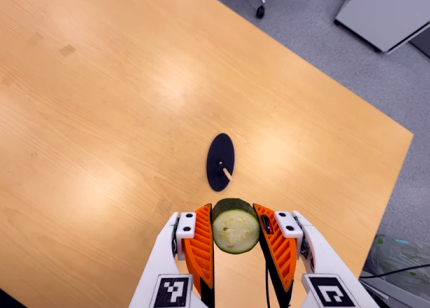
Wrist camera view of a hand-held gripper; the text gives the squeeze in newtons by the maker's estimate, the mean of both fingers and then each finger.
{"total": 11.4, "left": 12.0, "right": 10.8}